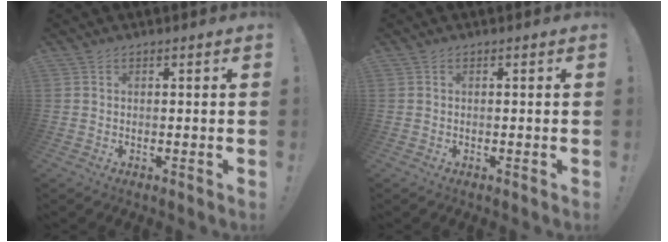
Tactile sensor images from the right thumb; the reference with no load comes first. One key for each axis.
{"total": 0.0}